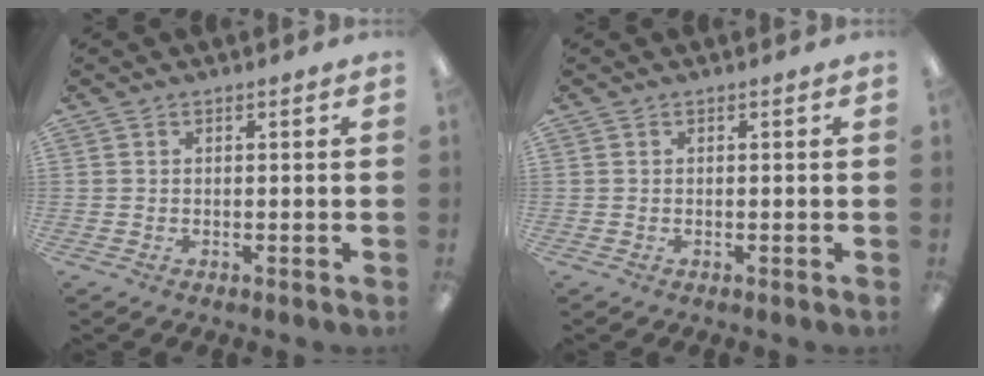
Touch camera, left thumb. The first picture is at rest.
{"total": 0.0}